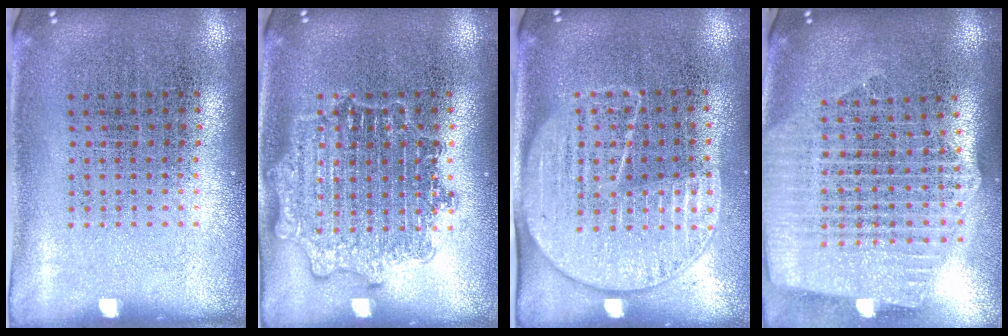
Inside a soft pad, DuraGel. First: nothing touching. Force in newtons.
{"total": 3.0, "press": 3.0, "slide": 0.4}
{"total": 1.8, "press": 1.5, "slide": 0.9}
{"total": 2.7, "press": 2.3, "slide": 1.4}